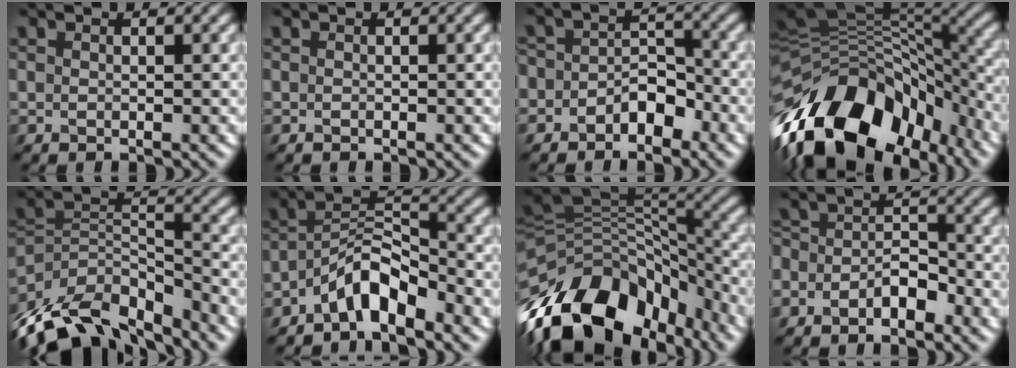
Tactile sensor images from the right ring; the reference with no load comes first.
{"total": 0.0}
{"total": 3.3, "force": [-1.9, 2.0, 1.8], "torque": [-0.024, 0.011, -0.036]}
{"total": 15.9, "force": [-7.4, 9.6, 10.2], "torque": [-0.193, 0.010, -0.131]}
{"total": 13.3, "force": [-10.1, 5.8, 6.4], "torque": [-0.129, 0.005, -0.174]}
{"total": 5.4, "force": [-3.8, 1.9, 3.4], "torque": [-0.052, 0.013, -0.077]}
{"total": 14.7, "force": [-7.0, 9.5, 8.7], "torque": [-0.178, 0.014, -0.126]}
{"total": 3.3, "force": [-2.1, 1.6, 2.1], "torque": [-0.035, 0.009, -0.042]}